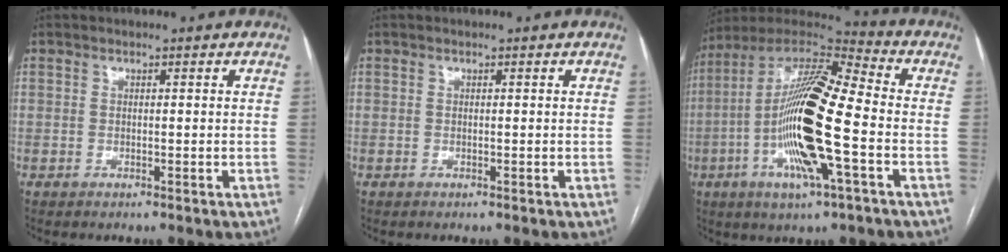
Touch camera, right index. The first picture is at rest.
{"total": 0.0}
{"total": 20.4, "force": [-4.1, 2.7, 19.8], "torque": [-0.397, -0.010, -0.079]}